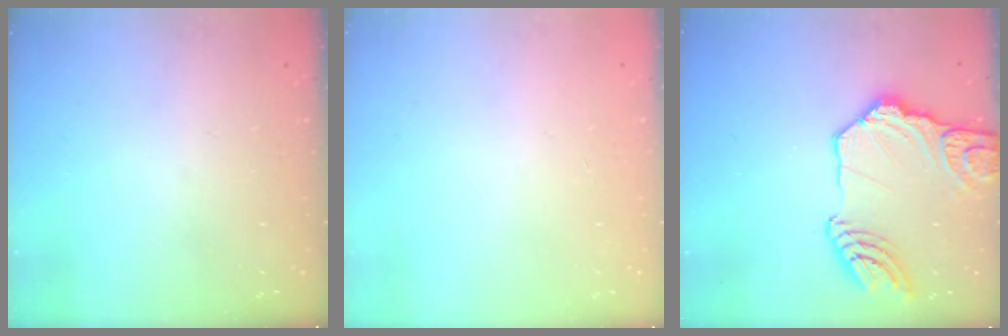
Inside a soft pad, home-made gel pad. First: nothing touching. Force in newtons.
{"total": 0.0}
{"total": 18.3, "press": 18.2, "slide": 2.1}